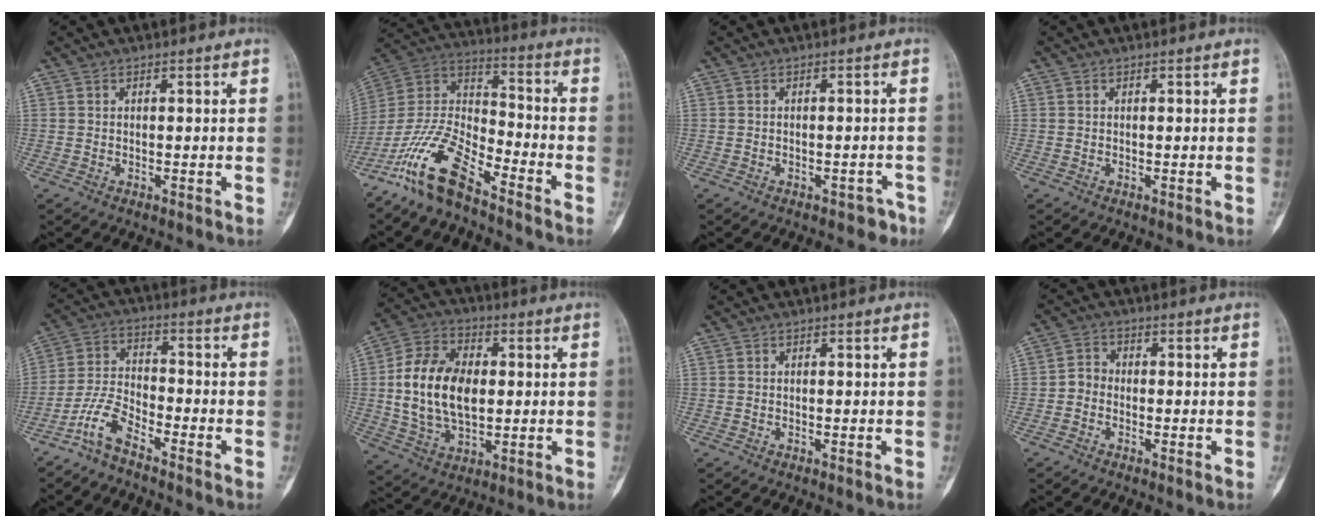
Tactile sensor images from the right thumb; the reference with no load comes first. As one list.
[{"total": 14.9, "force": [-10.8, 4.8, 9.1], "torque": [-0.175, 0.072, -0.214]}, {"total": 3.1, "force": [-2.3, 1.7, 1.1], "torque": [-0.004, 0.021, -0.023]}, {"total": 0.0}, {"total": 6.7, "force": [-5.2, 2.1, 3.8], "torque": [-0.082, 0.037, -0.115]}, {"total": 15.5, "force": [0.8, 9.8, 12.0], "torque": [-0.213, 0.010, 0.017]}, {"total": 0.0}, {"total": 2.7, "force": [-0.9, 2.2, 1.2], "torque": [-0.010, 0.009, -0.028]}]